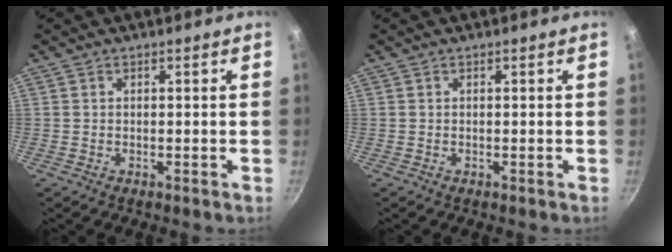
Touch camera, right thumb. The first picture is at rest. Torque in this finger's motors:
{"motor_torque": [-0.16, 0.23, 0.35, -0.13, 0.04]}